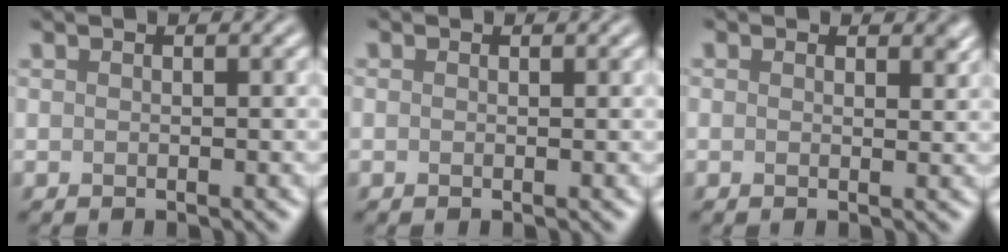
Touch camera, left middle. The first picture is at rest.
{"total": 0.0}
{"total": 1.4, "force": [0.8, 0.9, 0.7], "torque": [-0.006, -0.004, 0.009]}